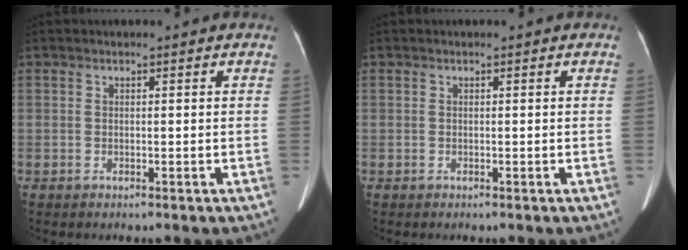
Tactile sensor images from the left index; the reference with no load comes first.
{"total": 0.0}